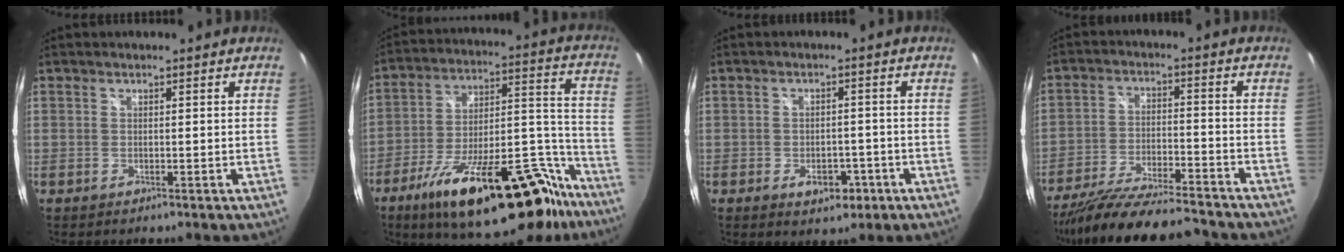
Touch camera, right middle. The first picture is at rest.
{"total": 30.5, "force": [-21.8, 10.1, 18.8], "torque": [-0.264, 0.007, -0.313]}
{"total": 5.3, "force": [-2.6, 3.4, 3.2], "torque": [-0.057, 0.001, -0.029]}
{"total": 18.7, "force": [-16.6, 2.2, 8.2], "torque": [-0.165, -0.038, -0.268]}